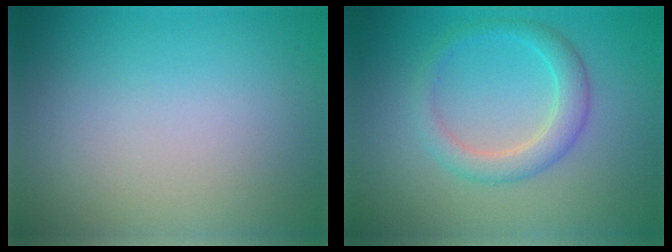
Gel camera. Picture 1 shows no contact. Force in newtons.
{"total": 2.8, "press": 2.8, "slide": 0.1}